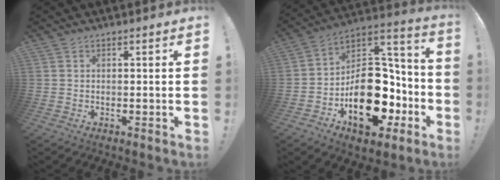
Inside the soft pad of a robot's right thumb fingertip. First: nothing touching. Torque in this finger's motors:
{"motor_torque": [3.15, 1.86, 1.80, -0.97, 0.16]}